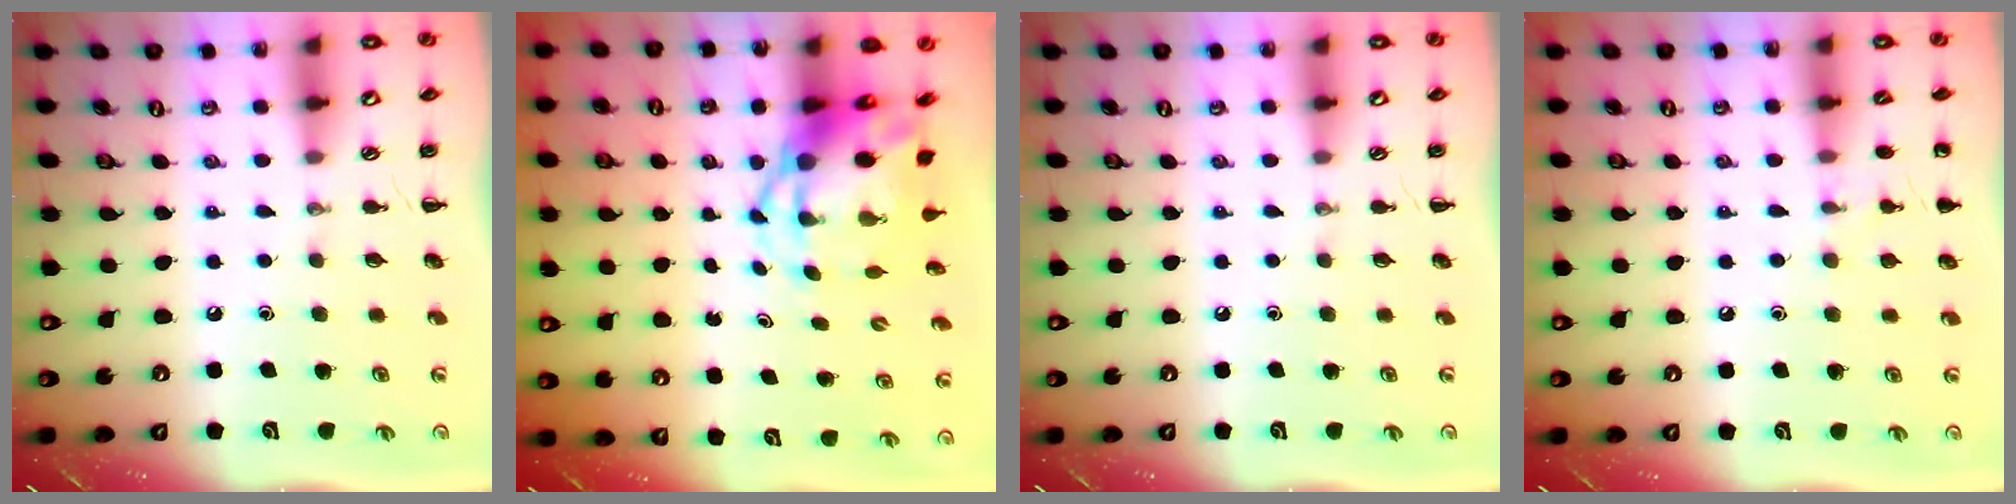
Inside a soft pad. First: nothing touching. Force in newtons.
{"total": 6.5, "press": 6.3, "slide": 1.5}
{"total": 0.0}
{"total": 6.7, "press": 6.4, "slide": 1.9}